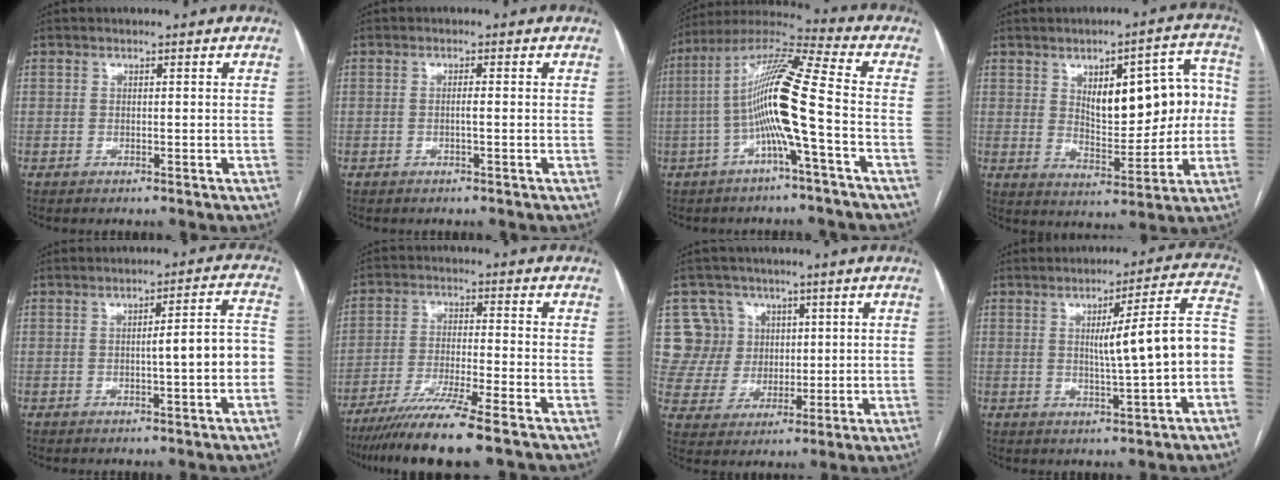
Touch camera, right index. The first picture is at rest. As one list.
[{"total": 1.1, "force": [-0.2, -0.1, 1.1], "torque": [-0.020, 0.000, -0.003]}, {"total": 13.3, "force": [-2.4, -0.6, 13.1], "torque": [-0.247, 0.022, -0.055]}, {"total": 13.7, "force": [2.1, 5.6, 12.3], "torque": [-0.160, 0.032, 0.043]}, {"total": 6.2, "force": [-1.3, 0.3, 6.1], "torque": [-0.078, 0.025, -0.017]}, {"total": 11.5, "force": [-8.7, -0.9, 7.5], "torque": [-0.125, -0.034, -0.147]}, {"total": 9.3, "force": [3.5, 8.6, 0.1], "torque": [0.000, 0.026, 0.075]}, {"total": 11.2, "force": [-0.7, 0.0, 11.1], "torque": [-0.147, 0.023, -0.011]}]